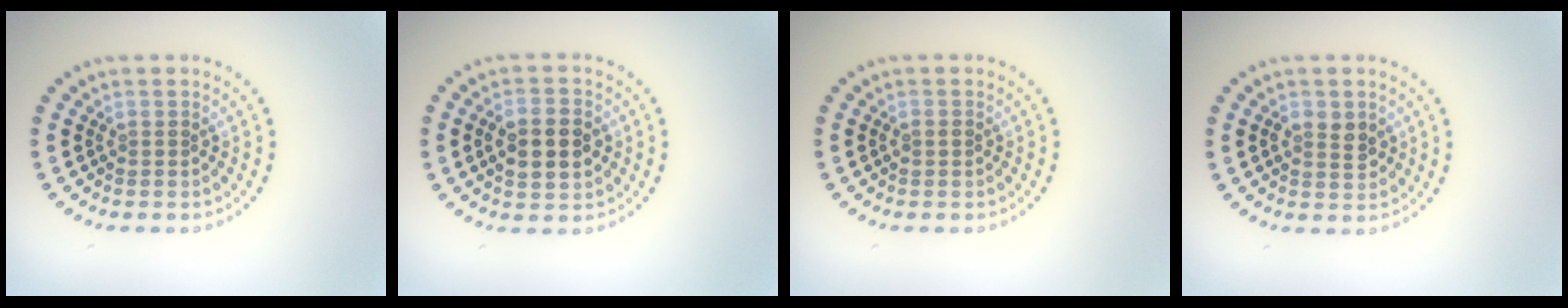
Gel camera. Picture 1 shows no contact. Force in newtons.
{"total": 4.5, "press": 4.5, "slide": 0.1}
{"total": 0.8, "press": 0.8, "slide": 0.2}
{"total": 2.2, "press": 2.2, "slide": 0.2}